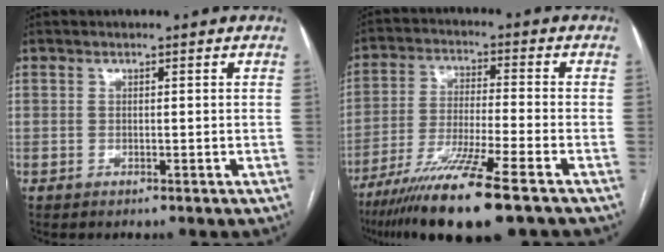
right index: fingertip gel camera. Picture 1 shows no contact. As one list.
[{"total": 14.0, "force": [-9.4, -0.2, 10.4], "torque": [-0.208, -0.043, -0.167]}]